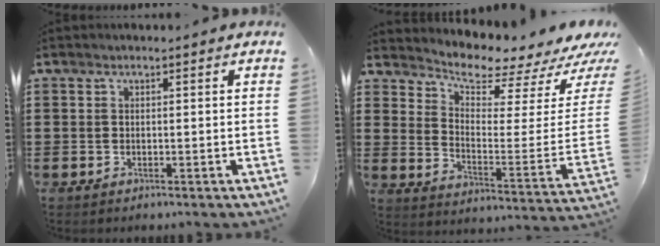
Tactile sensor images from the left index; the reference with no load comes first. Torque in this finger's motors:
{"motor_torque": [0.00, -2.14, 0.42, 0.02]}